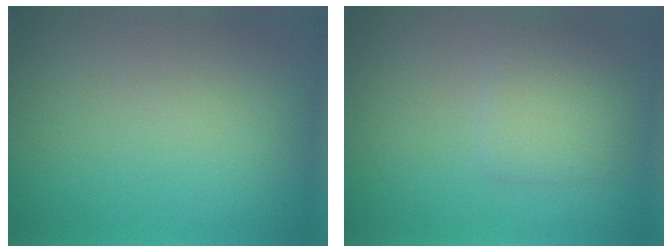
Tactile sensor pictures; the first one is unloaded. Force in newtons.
{"total": 2.8, "press": 2.8, "slide": 0.1}